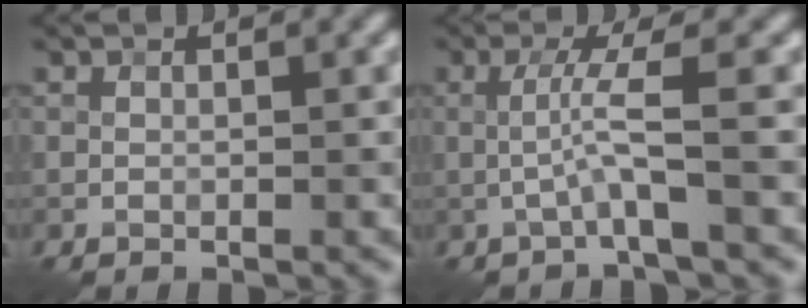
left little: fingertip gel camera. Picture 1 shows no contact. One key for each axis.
{"total": 2.8, "fx": -0.8, "fy": -0.3, "fz": 2.6, "tx": -0.059, "ty": 0.009, "tz": -0.017}